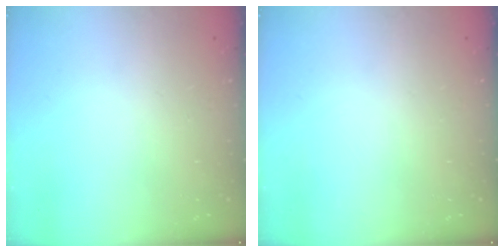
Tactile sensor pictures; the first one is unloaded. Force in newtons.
{"total": 0.0}